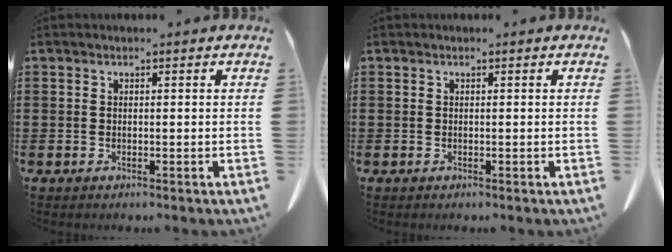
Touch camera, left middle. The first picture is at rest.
{"total": 0.0}